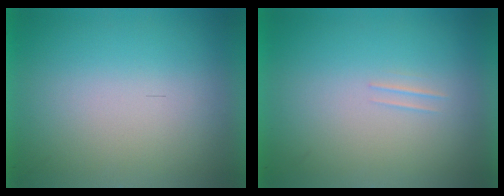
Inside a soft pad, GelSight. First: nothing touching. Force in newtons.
{"total": 1.1}